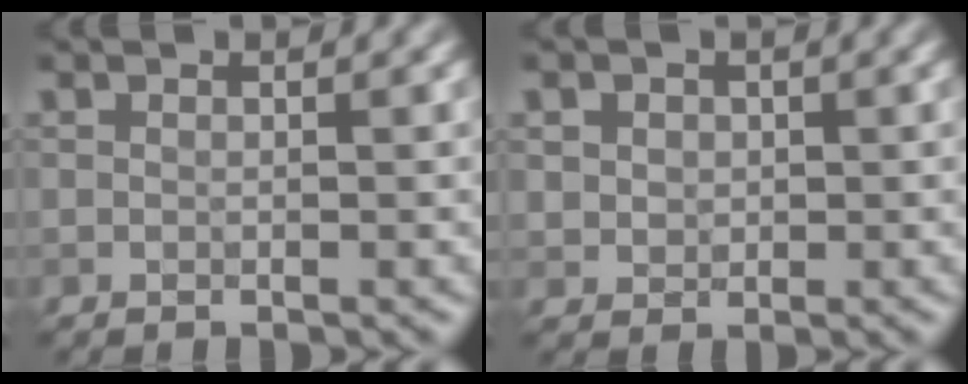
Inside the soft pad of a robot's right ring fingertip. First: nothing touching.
{"total": 2.7, "force": [1.1, 2.2, 1.1], "torque": [-0.031, 0.005, 0.027]}